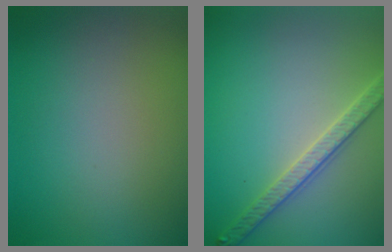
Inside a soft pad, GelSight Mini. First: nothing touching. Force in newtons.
{"total": 3.0, "press": 2.9, "slide": 0.7}